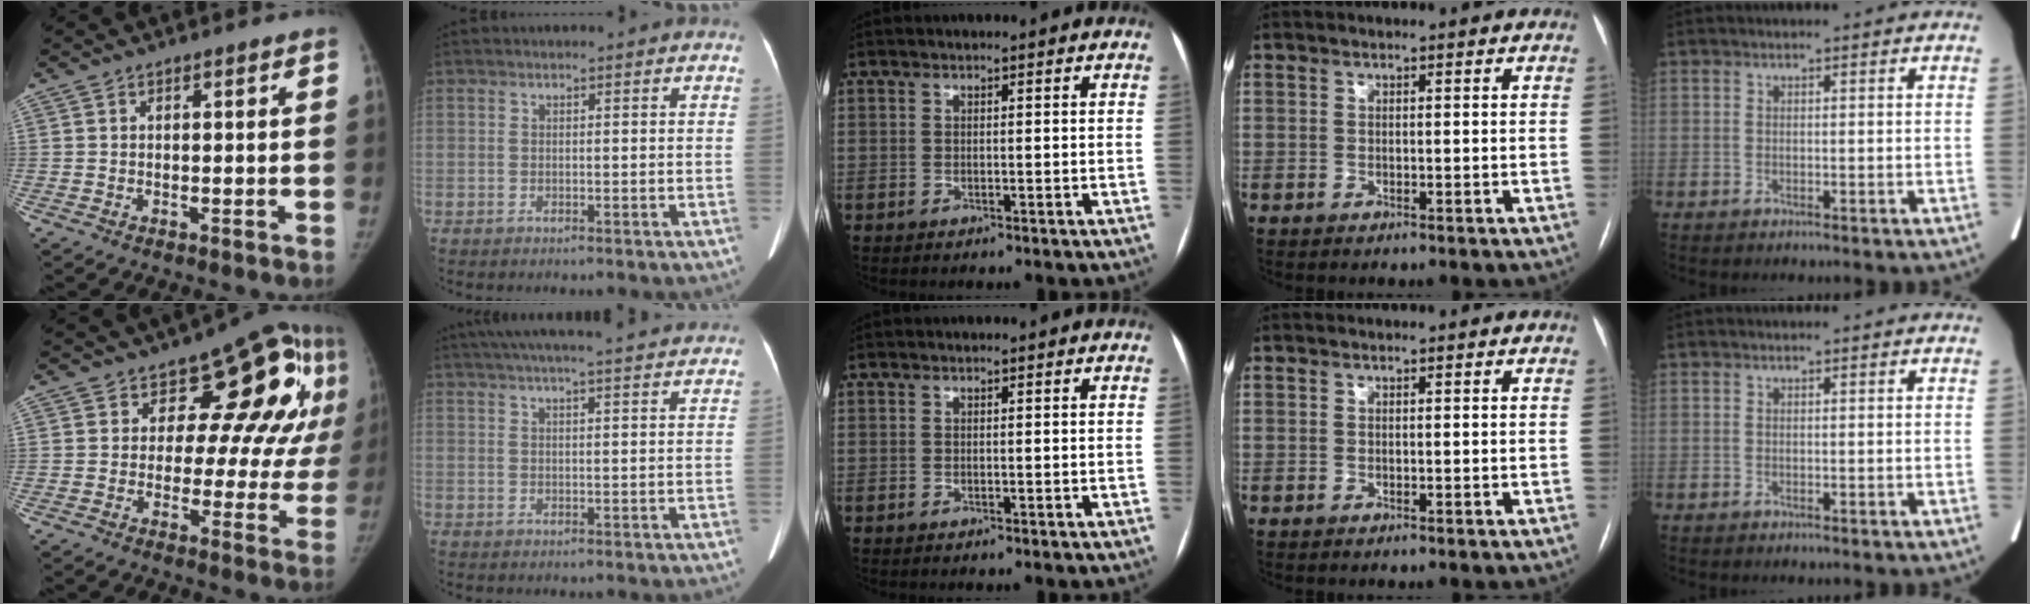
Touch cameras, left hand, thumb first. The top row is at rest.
{"thumb": {"total": 15.5, "force": [5.6, 9.3, 11.0], "torque": [-0.065, -0.014, 0.065]}, "index": {"total": 17.2, "force": [15.2, 0.9, 8.0], "torque": [-0.132, 0.040, 0.201]}}